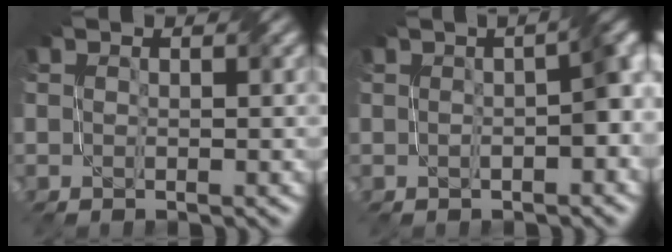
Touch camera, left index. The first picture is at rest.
{"total": 4.5, "force": [-0.1, 1.1, 4.3], "torque": [-0.054, 0.013, 0.002]}